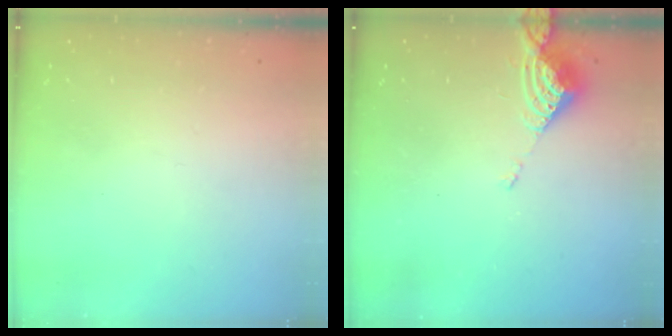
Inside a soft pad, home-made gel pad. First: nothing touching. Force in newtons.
{"total": 5.7, "press": 5.7, "slide": 0.6}